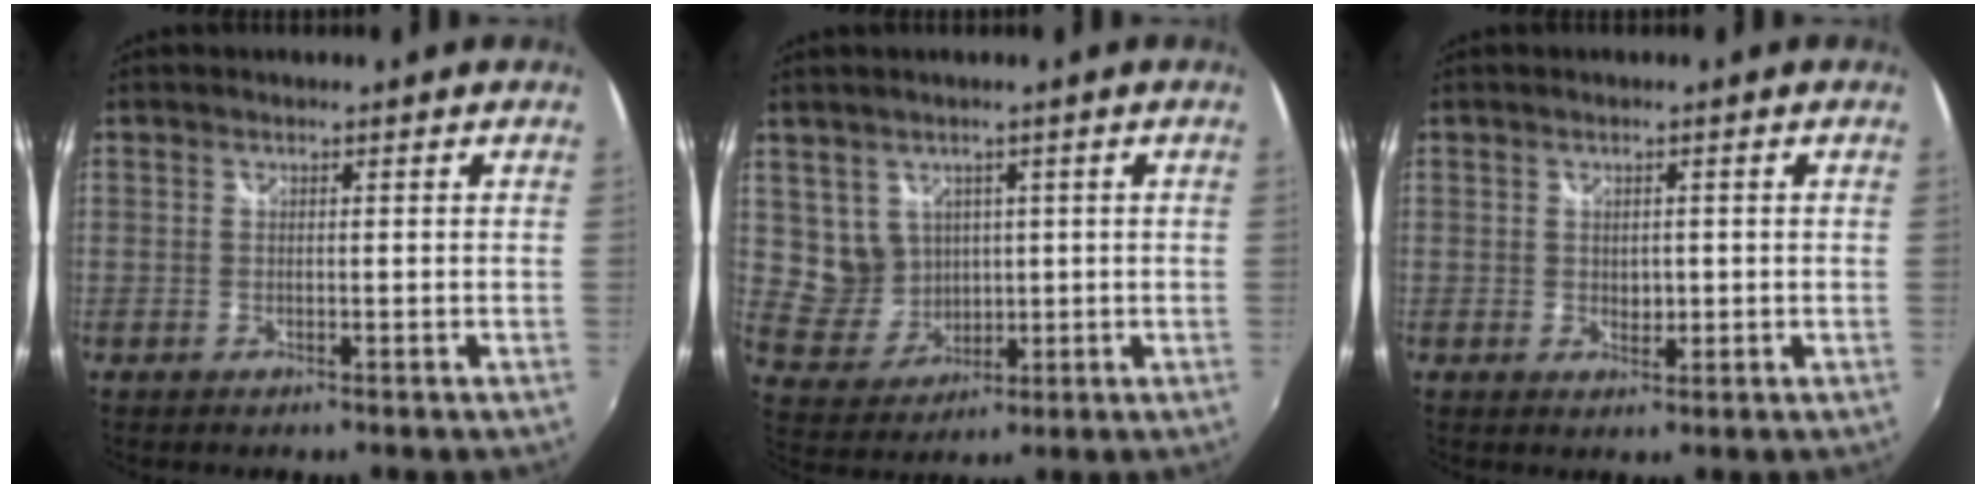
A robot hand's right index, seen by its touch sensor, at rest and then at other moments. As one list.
[{"total": 6.9, "force": [2.2, 6.4, 1.6], "torque": [-0.036, 0.003, 0.057]}, {"total": 2.0, "force": [0.0, 1.6, 1.1], "torque": [-0.016, 0.000, 0.001]}]